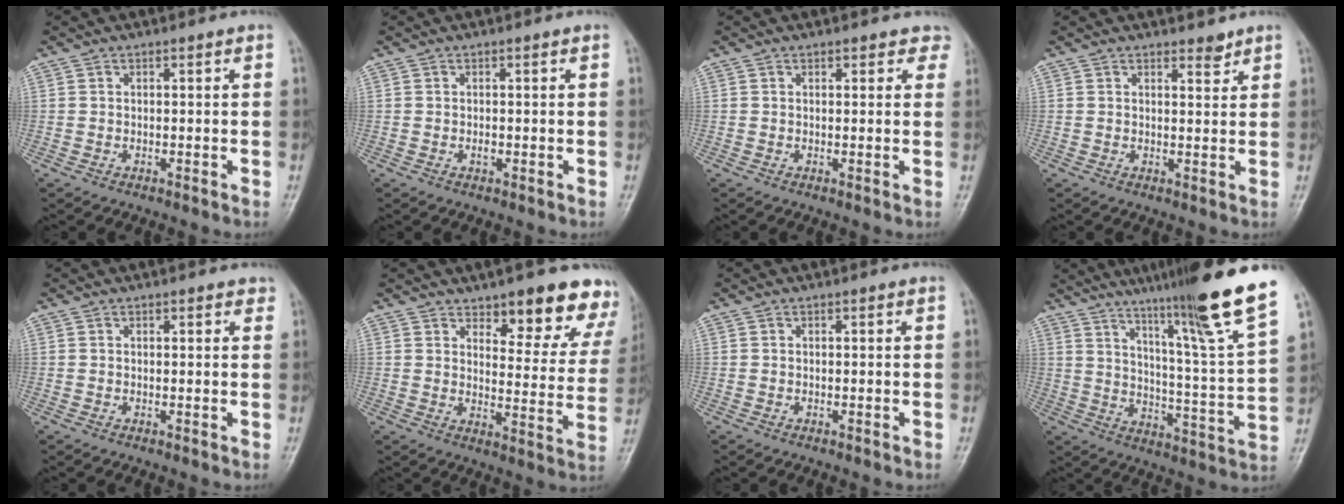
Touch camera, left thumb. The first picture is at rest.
{"total": 0.8, "force": [-0.1, 0.5, 0.6], "torque": [-0.007, 0.000, -0.002]}
{"total": 2.9, "force": [2.2, 1.6, 0.9], "torque": [0.025, -0.005, 0.015]}
{"total": 1.8, "force": [1.5, 0.7, 0.7], "torque": [0.000, -0.011, 0.020]}
{"total": 1.4, "force": [1.0, 0.7, 0.7], "torque": [-0.001, -0.003, 0.008]}
{"total": 14.1, "force": [10.5, 5.5, 7.5], "torque": [-0.030, -0.063, 0.124]}
{"total": 0.0}
{"total": 20.6, "force": [14.3, -0.4, 14.8], "torque": [-0.204, -0.085, 0.215]}